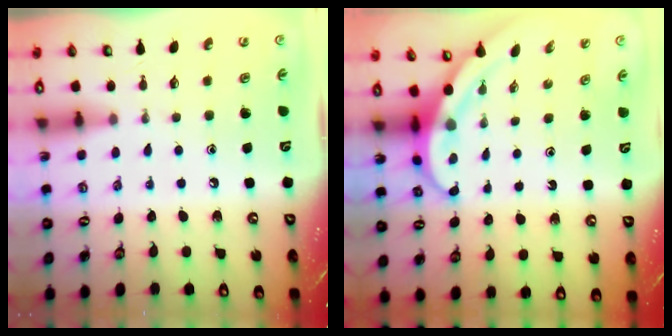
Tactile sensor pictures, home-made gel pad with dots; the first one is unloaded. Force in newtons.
{"total": 4.4, "press": 4.4, "slide": 0.5}